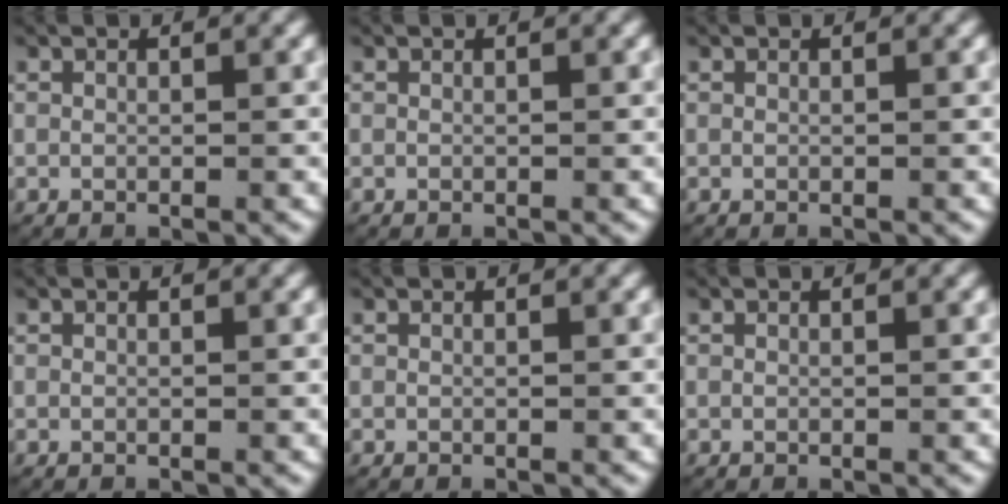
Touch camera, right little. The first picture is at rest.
{"total": 0.0}
{"total": 0.0}
{"total": 0.0}
{"total": 0.0}
{"total": 0.0}